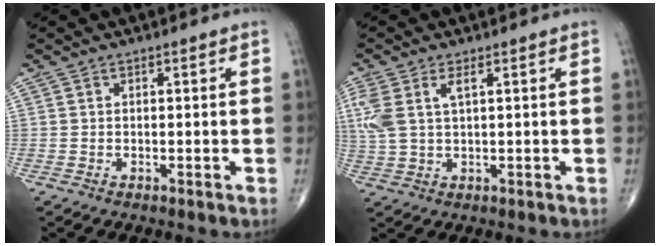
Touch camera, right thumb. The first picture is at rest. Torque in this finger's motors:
{"motor_torque": [-0.09, -0.01, 0.68, 0.30, 0.11]}